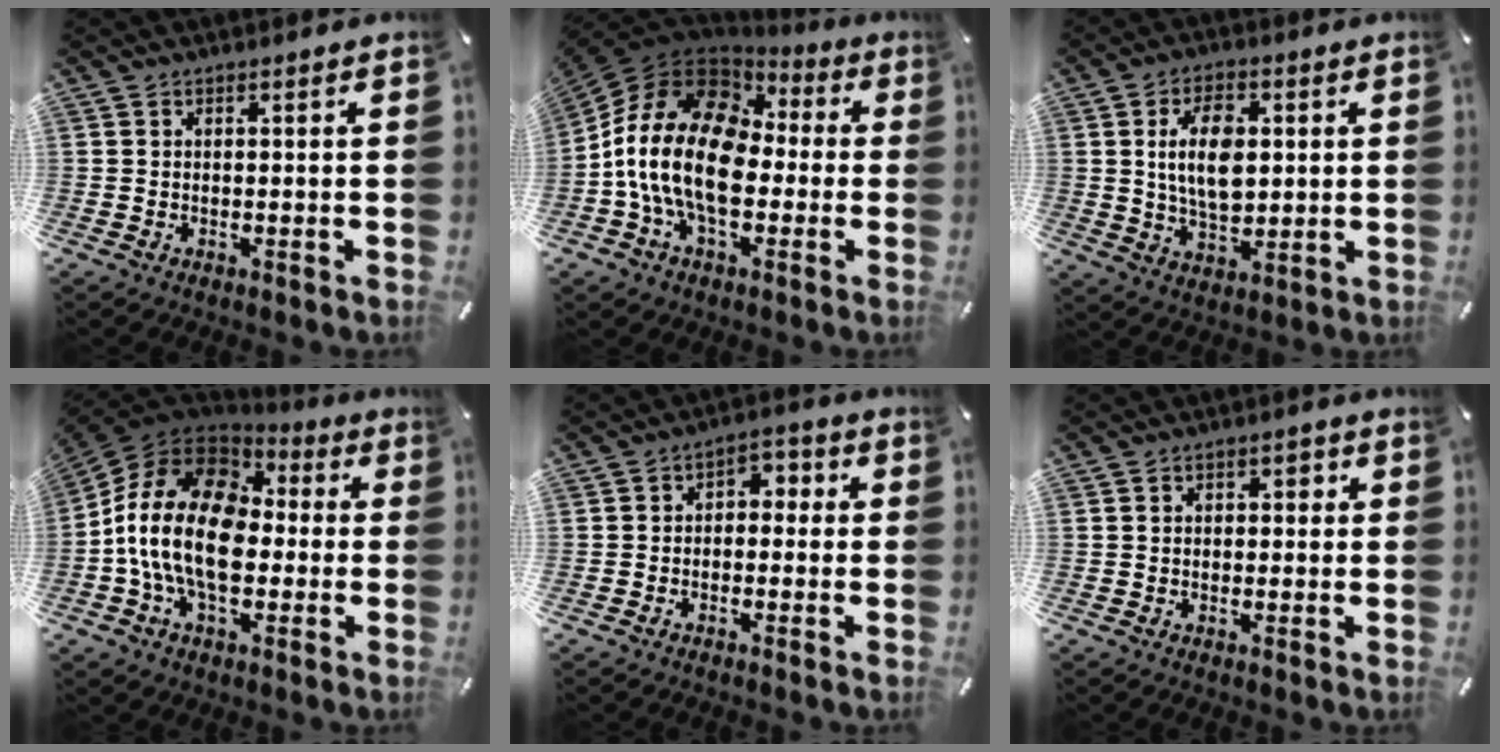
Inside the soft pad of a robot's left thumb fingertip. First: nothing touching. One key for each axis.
{"total": 20.2, "fx": -4.0, "fy": 13.3, "fz": 14.7, "tx": -0.311, "ty": 0.028, "tz": -0.069}
{"total": 11.3, "fx": 1.8, "fy": 7.2, "fz": 8.5, "tx": -0.164, "ty": 0.005, "tz": 0.028}
{"total": 19.7, "fx": -3.1, "fy": 13.4, "fz": 14.1, "tx": -0.292, "ty": 0.030, "tz": -0.056}
{"total": 3.7, "fx": -2.1, "fy": 2.5, "fz": 1.6, "tx": -0.028, "ty": 0.018, "tz": -0.044}
{"total": 2.1, "fx": -0.4, "fy": 1.8, "fz": 1.1, "tx": -0.016, "ty": 0.008, "tz": -0.013}